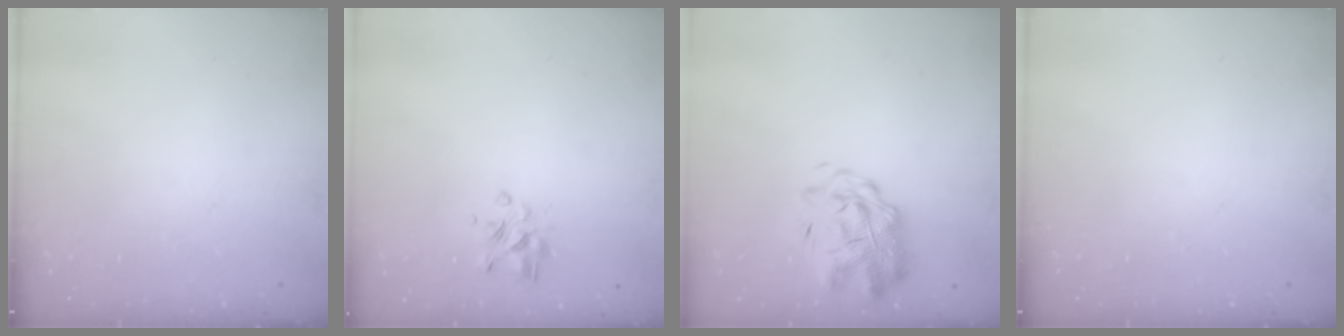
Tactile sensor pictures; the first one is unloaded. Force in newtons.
{"total": 3.5, "press": 3.2, "slide": 1.4}
{"total": 2.7, "press": 2.3, "slide": 1.5}
{"total": 0.0}